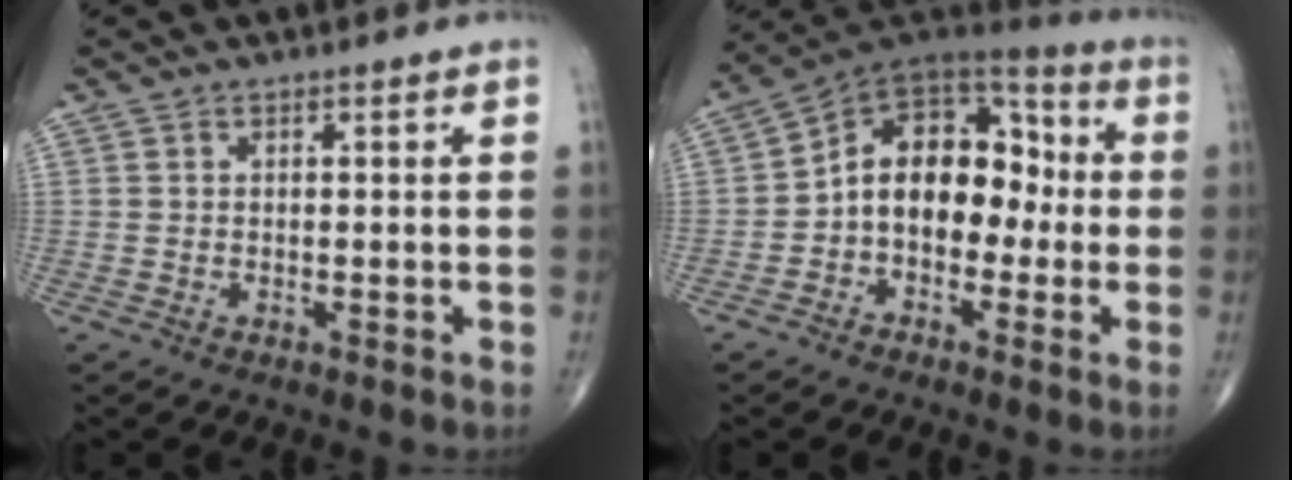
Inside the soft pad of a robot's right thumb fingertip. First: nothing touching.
{"total": 14.8, "force": [-1.4, 10.1, 10.8], "torque": [-0.128, 0.050, -0.039]}